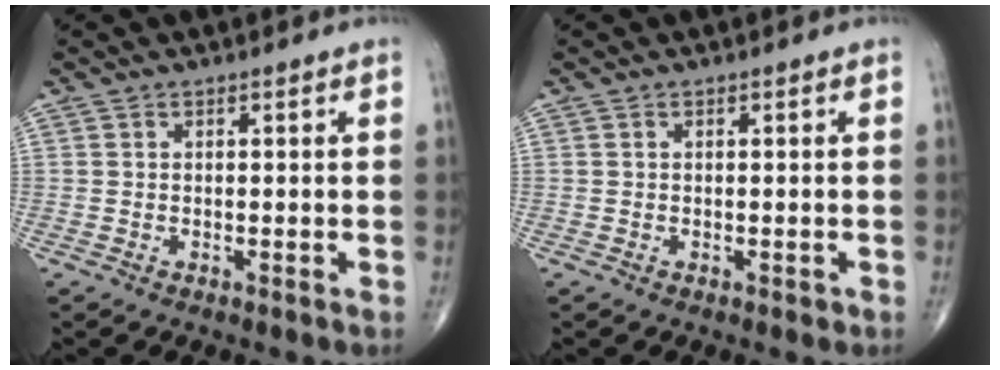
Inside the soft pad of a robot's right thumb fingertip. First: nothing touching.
{"total": 0.6, "force": [-0.1, 0.3, 0.5], "torque": [-0.005, -0.001, -0.002]}